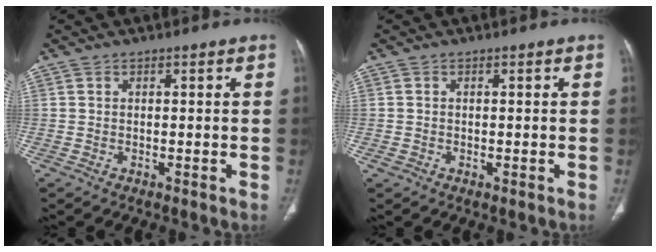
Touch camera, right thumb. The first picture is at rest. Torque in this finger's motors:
{"motor_torque": [1.49, -0.07, 0.26, -1.25, 0.09]}